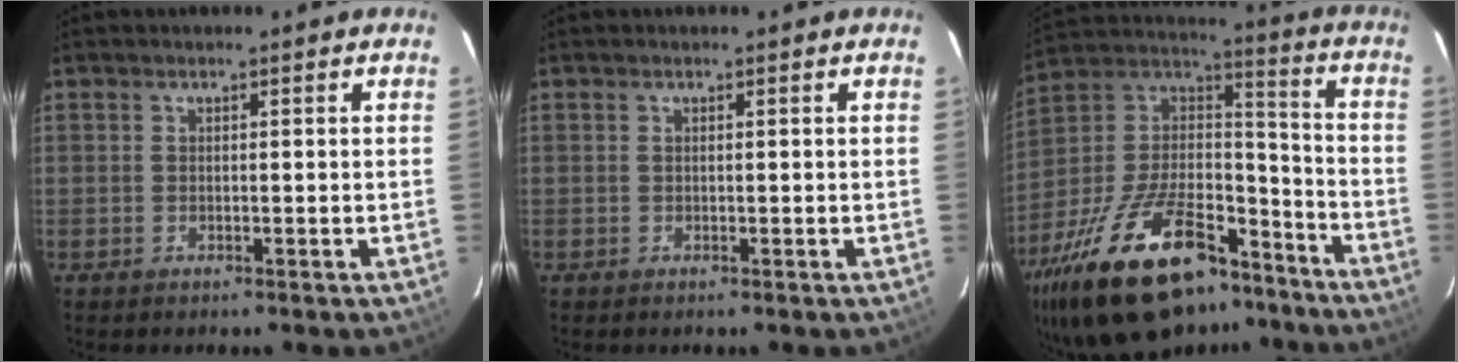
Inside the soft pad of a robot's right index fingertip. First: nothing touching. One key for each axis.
{"total": 0.0}
{"total": 32.1, "fx": -21.5, "fy": 14.2, "fz": 19.2, "tx": -0.371, "ty": 0.007, "tz": -0.333}